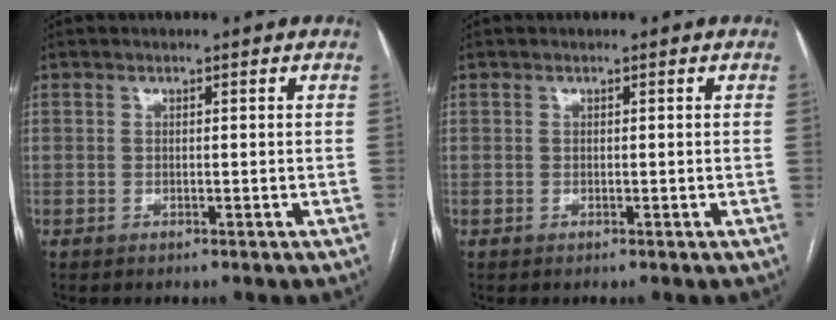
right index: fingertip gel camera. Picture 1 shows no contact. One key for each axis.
{"total": 0.0}